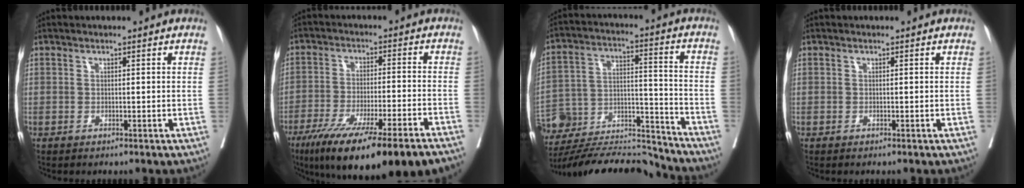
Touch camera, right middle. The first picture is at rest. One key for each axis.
{"total": 19.6, "fx": -14.2, "fy": 0.9, "fz": 13.5, "tx": -0.177, "ty": -0.046, "tz": -0.224}
{"total": 21.3, "fx": -20.6, "fy": 2.5, "fz": 4.5, "tx": -0.106, "ty": 0.021, "tz": -0.323}
{"total": 0.0}